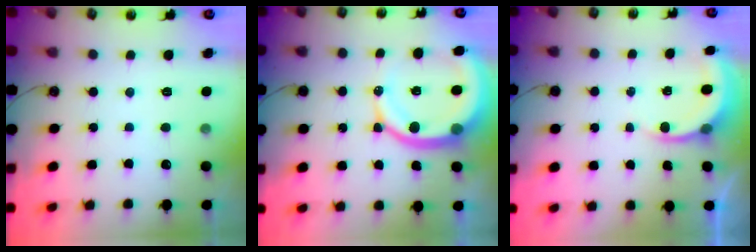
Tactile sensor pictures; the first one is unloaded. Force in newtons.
{"total": 14.2, "press": 14.1, "slide": 1.9}
{"total": 5.6, "press": 5.6, "slide": 0.5}